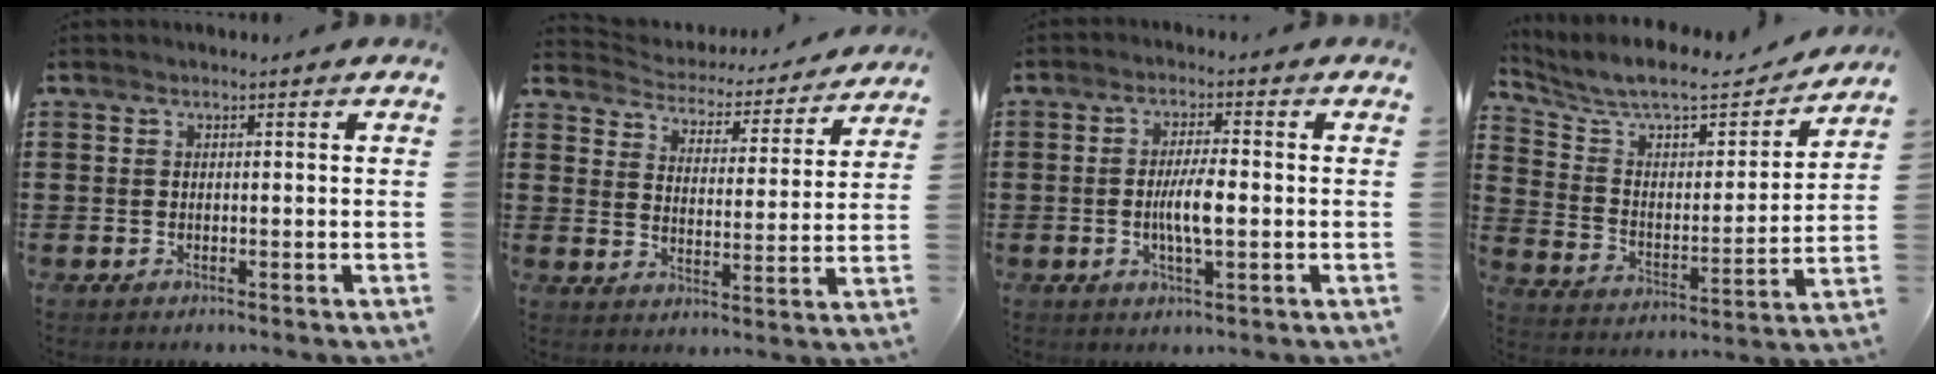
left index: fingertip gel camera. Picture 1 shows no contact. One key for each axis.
{"total": 3.5, "fx": 3.5, "fy": 0.4, "fz": -0.1, "tx": -0.023, "ty": -0.031, "tz": 0.053}
{"total": 5.3, "fx": -0.6, "fy": 1.2, "fz": 5.1, "tx": -0.104, "ty": -0.002, "tz": -0.017}
{"total": 8.4, "fx": 7.4, "fy": 1.8, "fz": 3.4, "tx": -0.095, "ty": -0.049, "tz": 0.123}